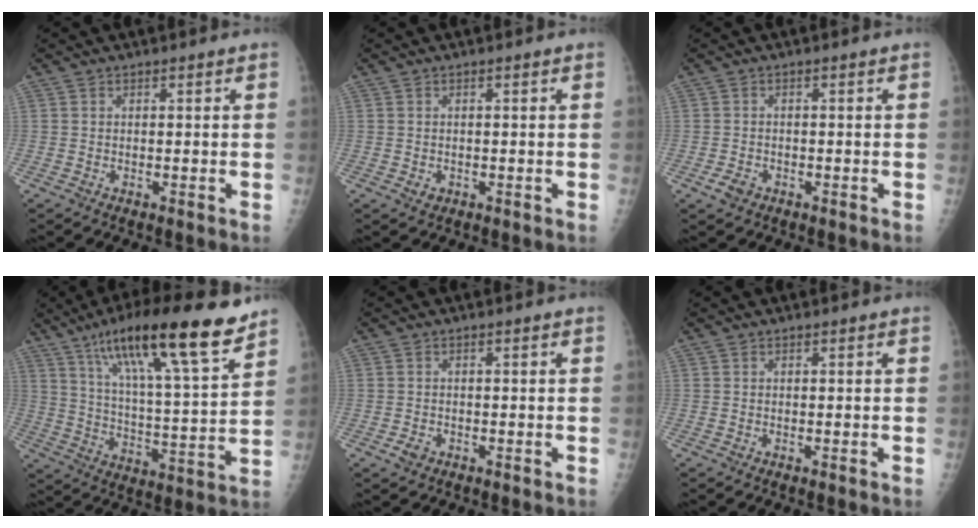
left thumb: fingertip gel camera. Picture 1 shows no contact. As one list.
[{"total": 1.1, "force": [-0.3, 1.0, 0.5], "torque": [-0.003, 0.001, -0.001]}, {"total": 2.3, "force": [-1.2, 1.7, 1.1], "torque": [-0.018, 0.003, -0.019]}, {"total": 22.7, "force": [14.7, 4.0, 16.8], "torque": [-0.260, -0.049, 0.244]}, {"total": 1.6, "force": [-0.8, 1.2, 0.8], "torque": [-0.012, 0.001, -0.013]}, {"total": 0.0}]